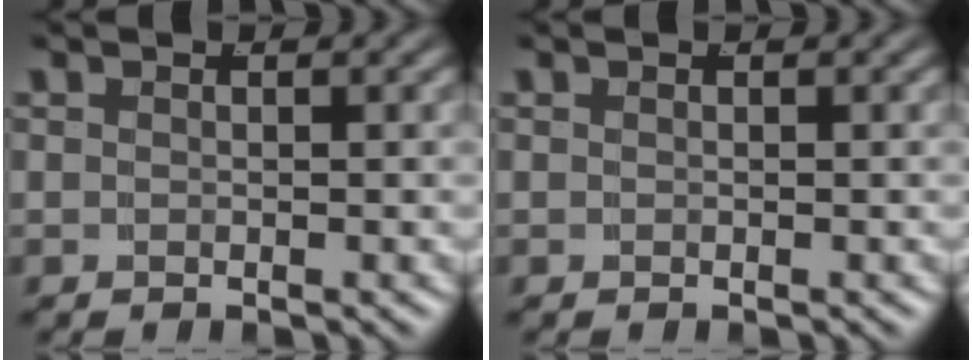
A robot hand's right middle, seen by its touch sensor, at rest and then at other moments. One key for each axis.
{"total": 0.0}